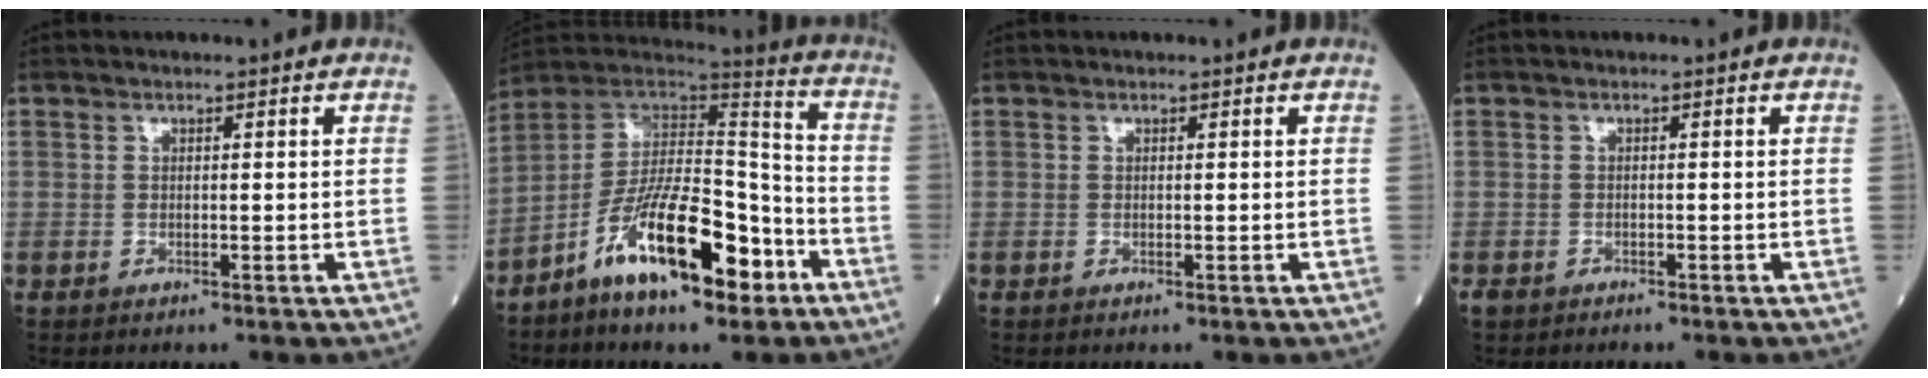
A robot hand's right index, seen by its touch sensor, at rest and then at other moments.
{"total": 16.5, "force": [-8.6, 4.8, 13.2], "torque": [-0.229, 0.008, -0.145]}
{"total": 0.0}
{"total": 1.3, "force": [-1.2, 0.6, 0.2], "torque": [-0.007, 0.000, -0.019]}